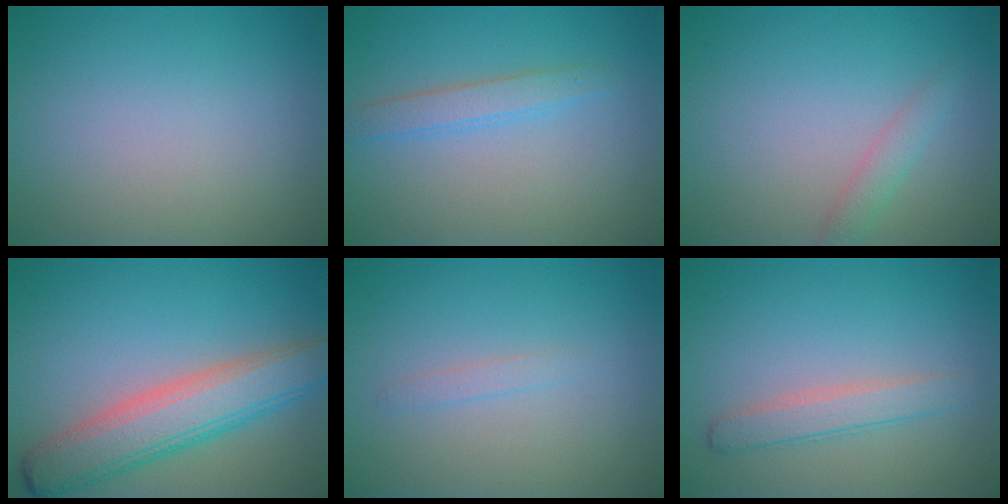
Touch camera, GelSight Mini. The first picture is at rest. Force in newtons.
{"total": 2.0, "press": 2.0, "slide": 0.1}
{"total": 1.5, "press": 1.5, "slide": 0.1}
{"total": 6.7, "press": 6.7, "slide": 0.3}
{"total": 0.8, "press": 0.8, "slide": 0.0}
{"total": 2.2, "press": 2.2, "slide": 0.1}